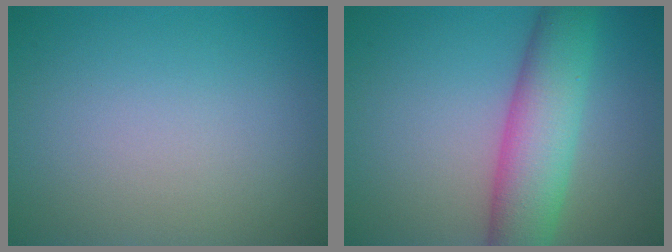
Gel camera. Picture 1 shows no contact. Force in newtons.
{"total": 7.1, "press": 7.1, "slide": 0.2}